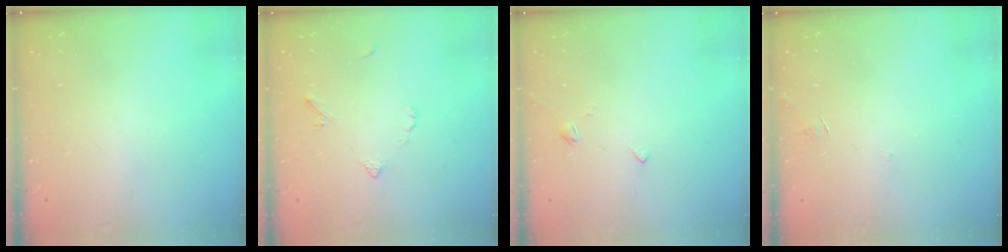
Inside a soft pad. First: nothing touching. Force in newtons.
{"total": 4.2, "press": 4.1, "slide": 0.8}
{"total": 2.7, "press": 2.7, "slide": 0.5}
{"total": 3.1, "press": 3.1, "slide": 0.2}